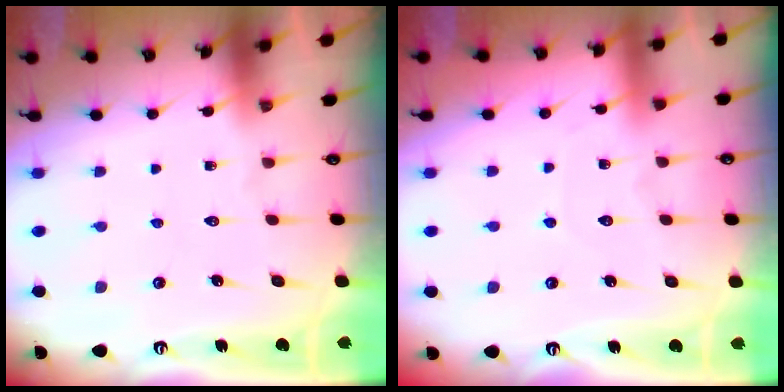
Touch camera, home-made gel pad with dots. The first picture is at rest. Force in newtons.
{"total": 2.9, "press": 2.9, "slide": 0.3}